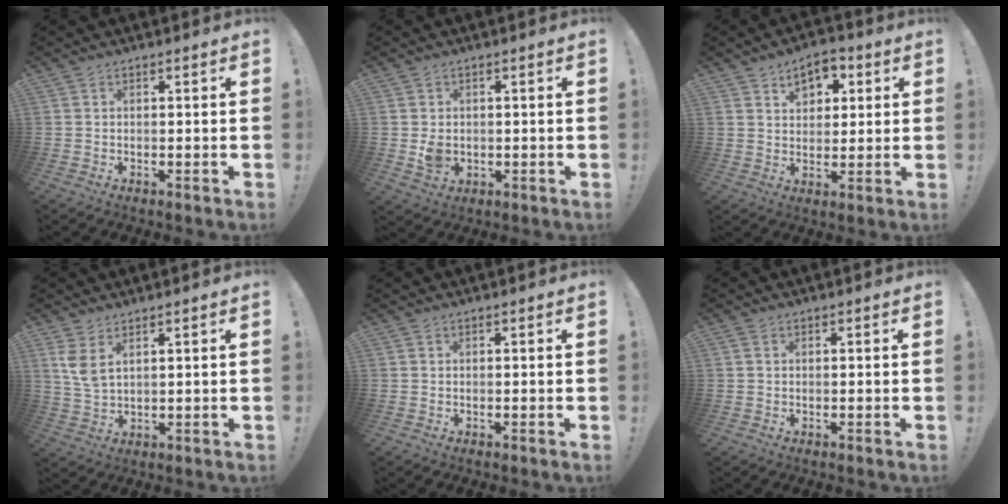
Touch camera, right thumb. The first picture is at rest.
{"total": 4.6, "force": [0.0, 3.8, 2.5], "torque": [-0.026, -0.001, 0.003]}
{"total": 8.1, "force": [4.1, 5.7, 4.2], "torque": [-0.054, -0.013, 0.073]}
{"total": 5.3, "force": [3.0, 2.1, 3.8], "torque": [-0.067, -0.016, 0.056]}
{"total": 0.0}
{"total": 0.6, "force": [0.2, 0.4, 0.4], "torque": [-0.011, 0.003, 0.005]}